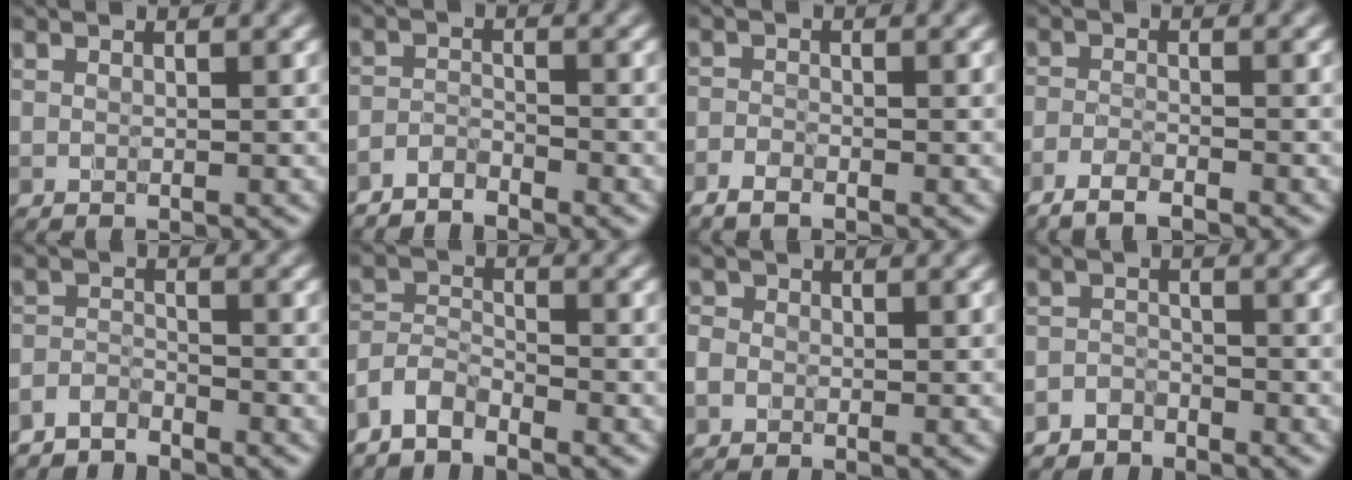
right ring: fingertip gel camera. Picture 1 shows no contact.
{"total": 2.1, "force": [-2.1, 0.2, 0.1], "torque": [-0.001, -0.001, -0.049]}
{"total": 1.5, "force": [-1.2, 0.5, 0.6], "torque": [-0.013, -0.001, -0.030]}
{"total": 2.7, "force": [-2.4, 0.3, 1.2], "torque": [-0.025, -0.004, -0.052]}
{"total": 2.6, "force": [-2.5, 0.6, 0.1], "torque": [0.000, 0.000, -0.059]}
{"total": 2.8, "force": [-2.6, 0.9, 0.5], "torque": [-0.010, 0.005, -0.064]}
{"total": 2.3, "force": [-0.2, 2.1, 1.0], "torque": [-0.001, 0.009, -0.019]}
{"total": 2.2, "force": [-1.9, 1.0, -0.3], "torque": [0.016, 0.007, -0.043]}